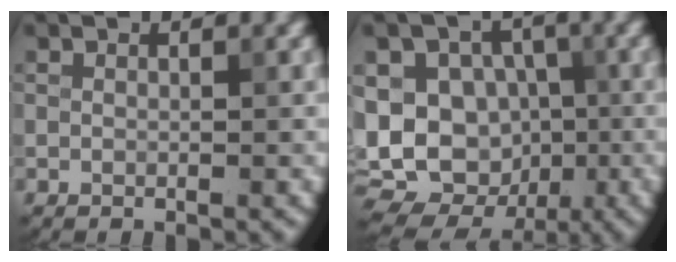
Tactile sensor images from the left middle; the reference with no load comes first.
{"total": 15.2, "force": [-1.9, 13.3, 7.2], "torque": [-0.149, 0.017, -0.036]}